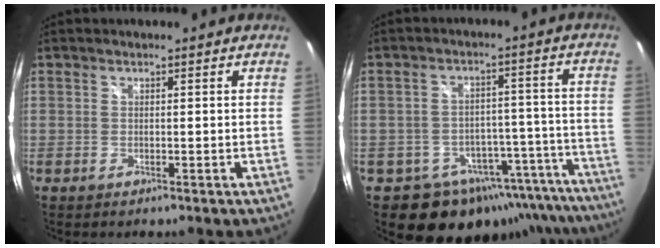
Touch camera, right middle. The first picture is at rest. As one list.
[{"total": 18.3, "force": [-14.9, 9.6, 4.5], "torque": [-0.067, 0.048, -0.174]}]